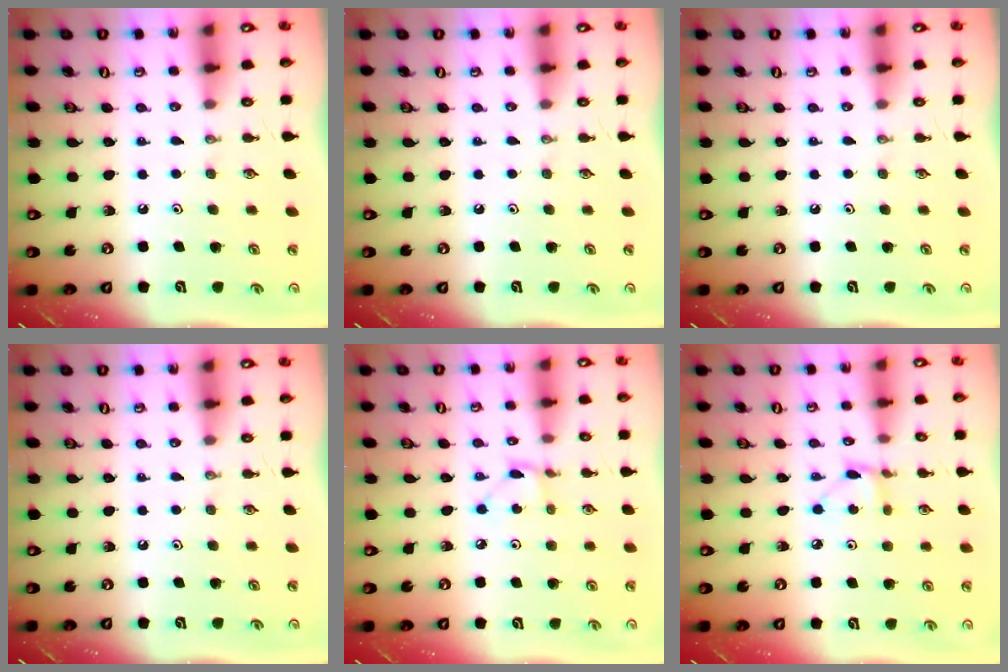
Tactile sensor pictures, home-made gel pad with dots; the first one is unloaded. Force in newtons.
{"total": 0.0}
{"total": 0.0}
{"total": 0.0}
{"total": 1.8, "press": 1.8, "slide": 0.3}
{"total": 3.7, "press": 3.7, "slide": 0.4}